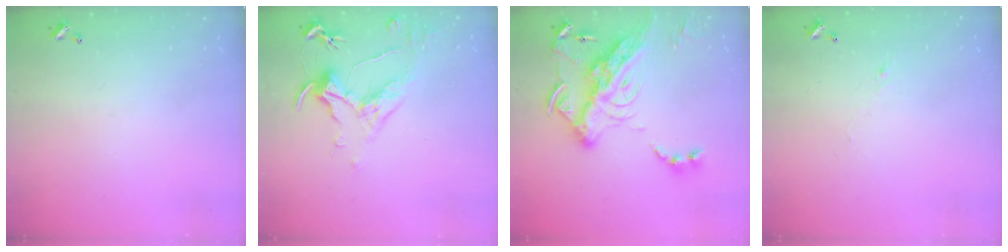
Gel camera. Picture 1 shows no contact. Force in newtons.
{"total": 1.6, "press": 1.4, "slide": 0.9}
{"total": 27.0, "press": 26.9, "slide": 2.5}
{"total": 0.9, "press": 0.6, "slide": 0.7}